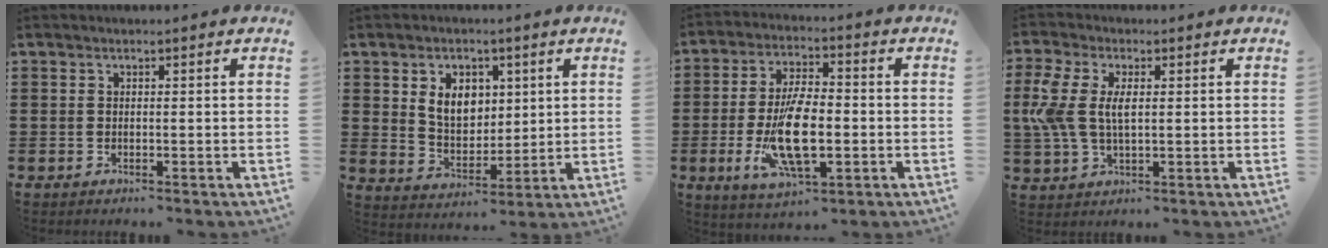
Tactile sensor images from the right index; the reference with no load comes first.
{"total": 6.5, "force": [1.9, 4.8, 4.0], "torque": [-0.080, 0.008, 0.030]}
{"total": 12.5, "force": [-2.4, 5.0, 11.2], "torque": [-0.228, -0.018, -0.043]}
{"total": 7.3, "force": [1.0, 3.6, 6.2], "torque": [-0.152, 0.000, 0.011]}